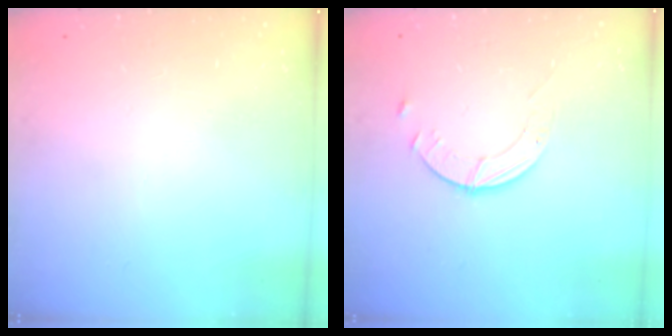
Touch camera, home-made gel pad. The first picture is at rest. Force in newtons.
{"total": 2.3, "press": 2.3, "slide": 0.3}